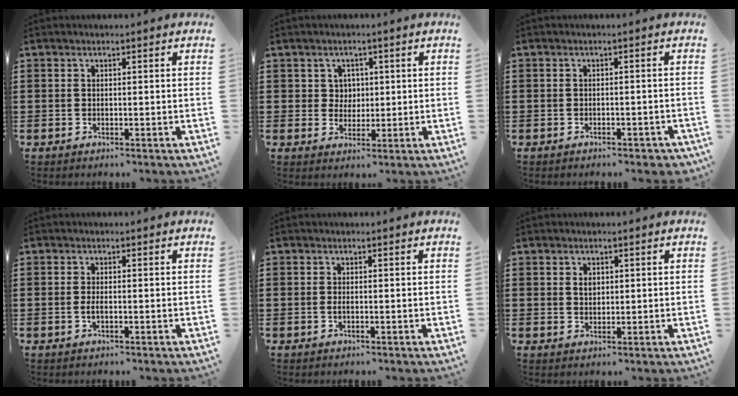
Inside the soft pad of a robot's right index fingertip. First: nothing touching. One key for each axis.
{"total": 2.8, "fx": 0.8, "fy": 2.5, "fz": 0.8, "tx": -0.028, "ty": 0.011, "tz": 0.012}
{"total": 1.0, "fx": -0.9, "fy": 0.1, "fz": 0.3, "tx": -0.011, "ty": -0.004, "tz": -0.018}
{"total": 1.3, "fx": -0.4, "fy": 0.4, "fz": 1.2, "tx": -0.023, "ty": 0.000, "tz": -0.007}
{"total": 0.7, "fx": -0.2, "fy": 0.2, "fz": 0.6, "tx": -0.013, "ty": -0.003, "tz": -0.003}
{"total": 1.6, "fx": 0.5, "fy": 1.1, "fz": 1.0, "tx": -0.022, "ty": 0.005, "tz": 0.010}